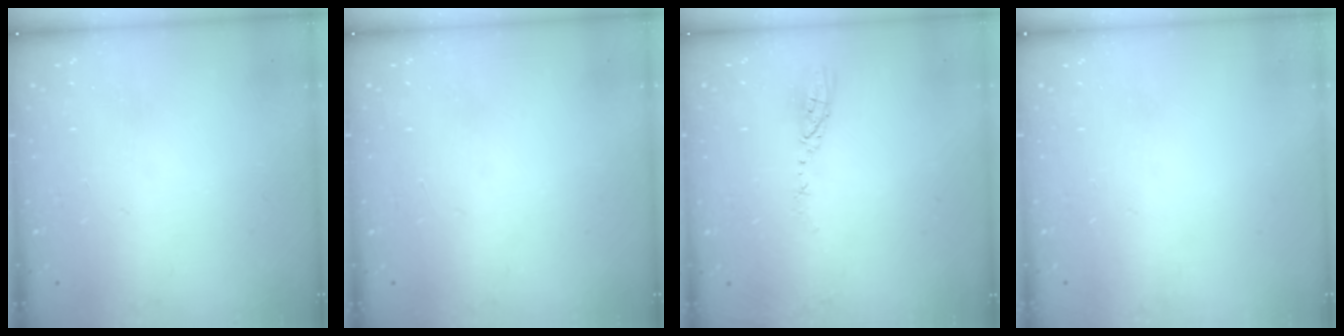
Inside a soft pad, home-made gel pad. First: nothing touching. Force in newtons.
{"total": 1.0, "press": 0.0, "slide": 1.0}
{"total": 3.5, "press": 3.5, "slide": 0.3}
{"total": 0.0}